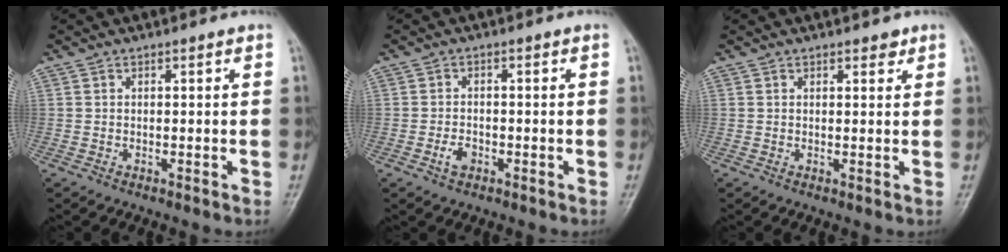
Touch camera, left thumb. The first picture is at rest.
{"total": 2.7, "force": [-1.3, 1.7, 1.6], "torque": [-0.026, 0.007, -0.023]}
{"total": 1.6, "force": [1.2, 0.8, 0.8], "torque": [0.001, -0.005, 0.012]}